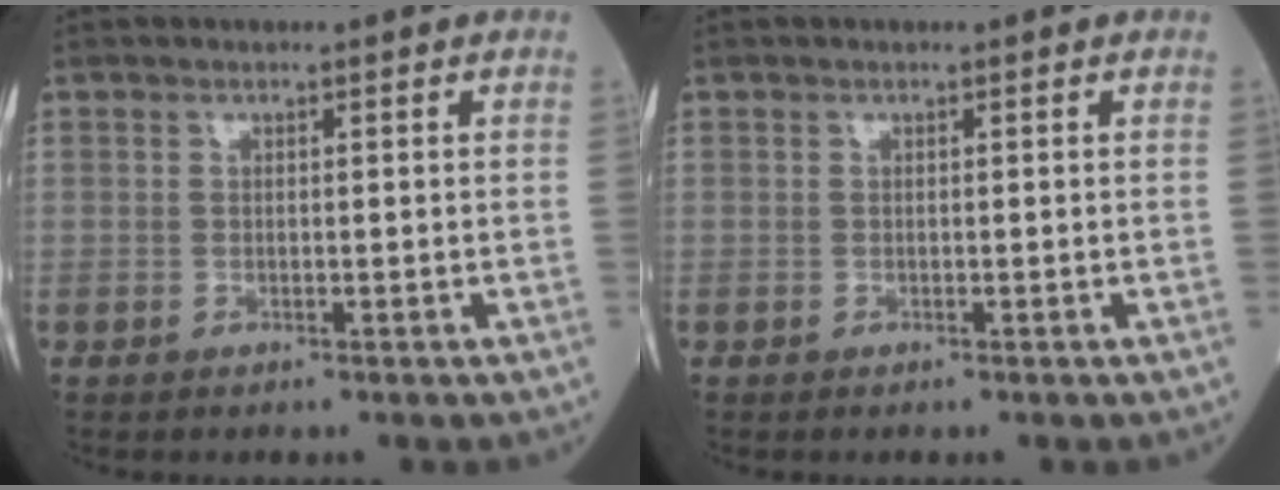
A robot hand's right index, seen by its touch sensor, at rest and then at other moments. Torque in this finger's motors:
{"motor_torque": [0.00, 0.00, 0.00, -0.01]}